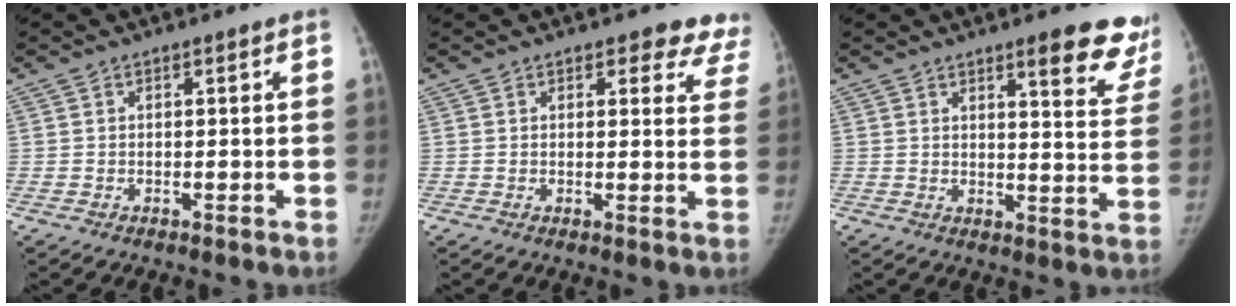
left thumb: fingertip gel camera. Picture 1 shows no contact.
{"total": 7.8, "force": [6.7, 3.7, 1.6], "torque": [0.041, -0.028, 0.045]}
{"total": 12.8, "force": [9.2, 3.3, 8.3], "torque": [-0.057, -0.052, 0.097]}